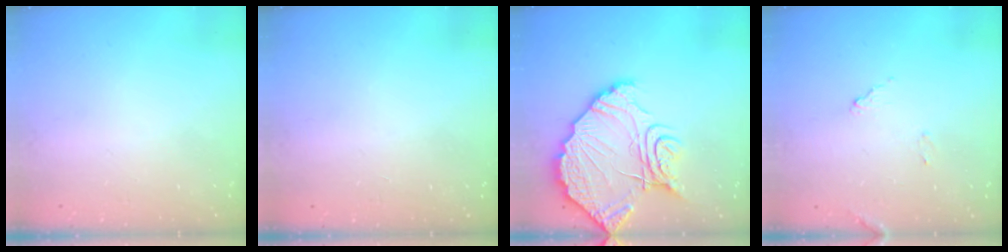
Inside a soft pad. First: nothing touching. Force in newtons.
{"total": 4.1, "press": 4.1, "slide": 0.1}
{"total": 16.0, "press": 16.0, "slide": 1.3}
{"total": 8.9, "press": 8.9, "slide": 0.5}